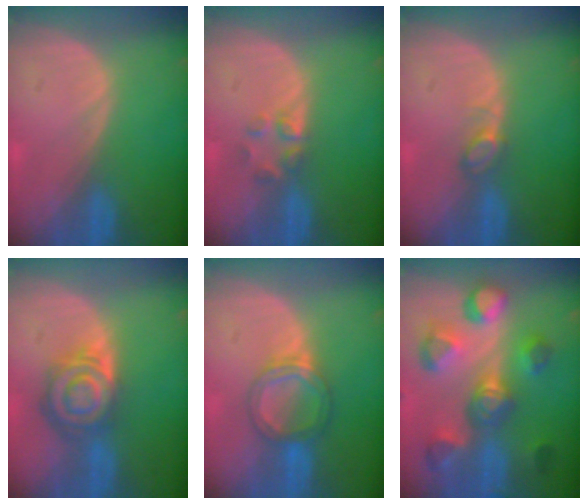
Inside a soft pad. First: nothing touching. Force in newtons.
{"total": 2.6, "press": 2.6, "slide": 0.2}
{"total": 2.2, "press": 2.2, "slide": 0.3}
{"total": 8.0, "press": 7.1, "slide": 3.8}
{"total": 5.4, "press": 5.1, "slide": 1.9}
{"total": 10.7, "press": 10.0, "slide": 3.7}